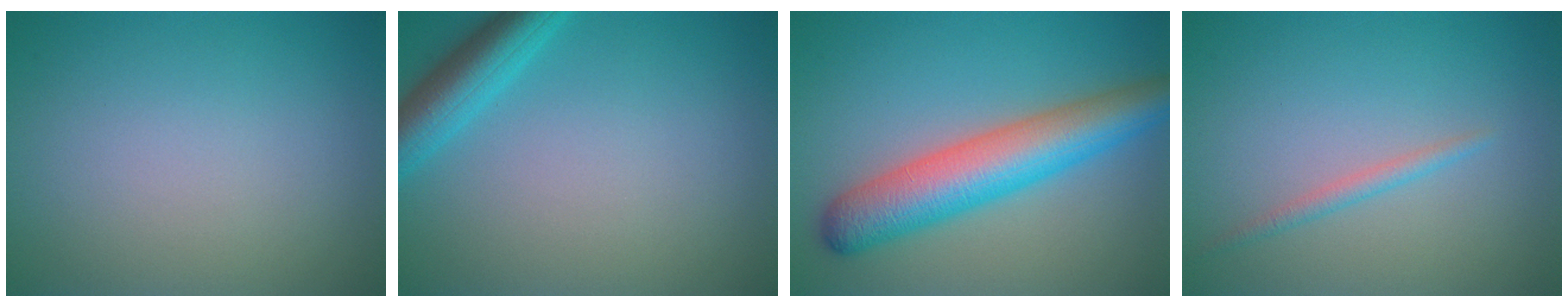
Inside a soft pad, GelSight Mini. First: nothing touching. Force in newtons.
{"total": 4.2, "press": 4.2, "slide": 0.3}
{"total": 7.6, "press": 7.6, "slide": 0.2}
{"total": 1.2, "press": 1.2, "slide": 0.0}